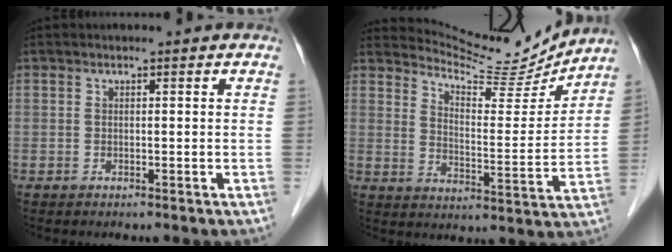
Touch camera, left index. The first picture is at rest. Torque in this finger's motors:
{"motor_torque": [0.23, -0.36, -0.31, -0.02]}